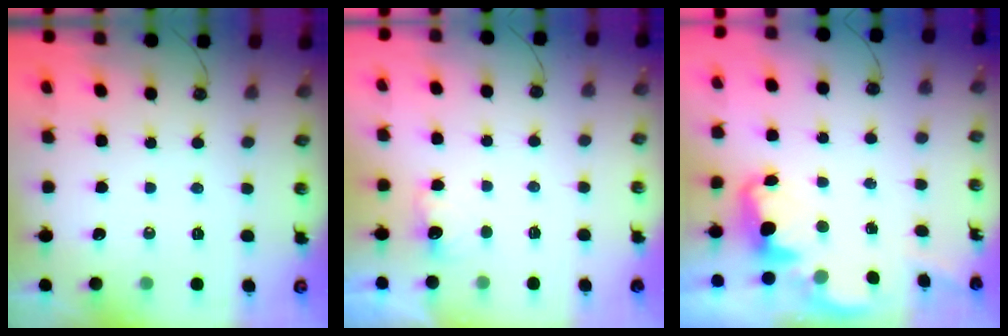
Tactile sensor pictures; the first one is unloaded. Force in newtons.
{"total": 2.8, "press": 2.7, "slide": 0.9}
{"total": 2.3, "press": 2.2, "slide": 0.7}